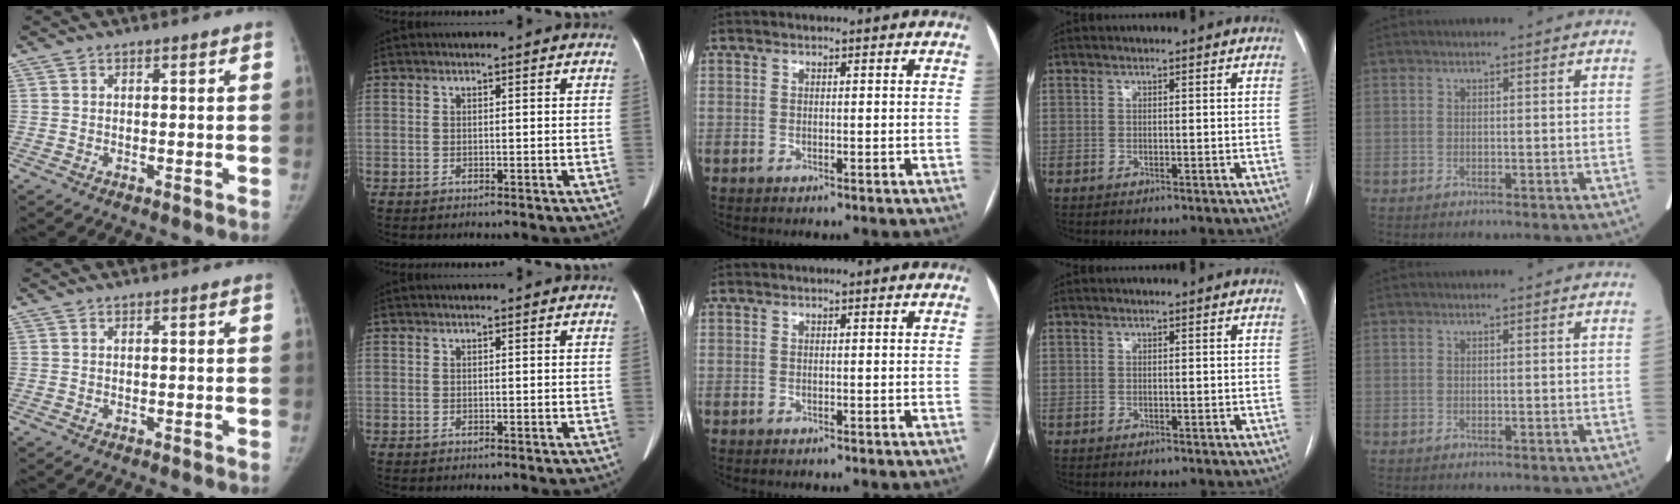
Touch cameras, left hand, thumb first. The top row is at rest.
{}